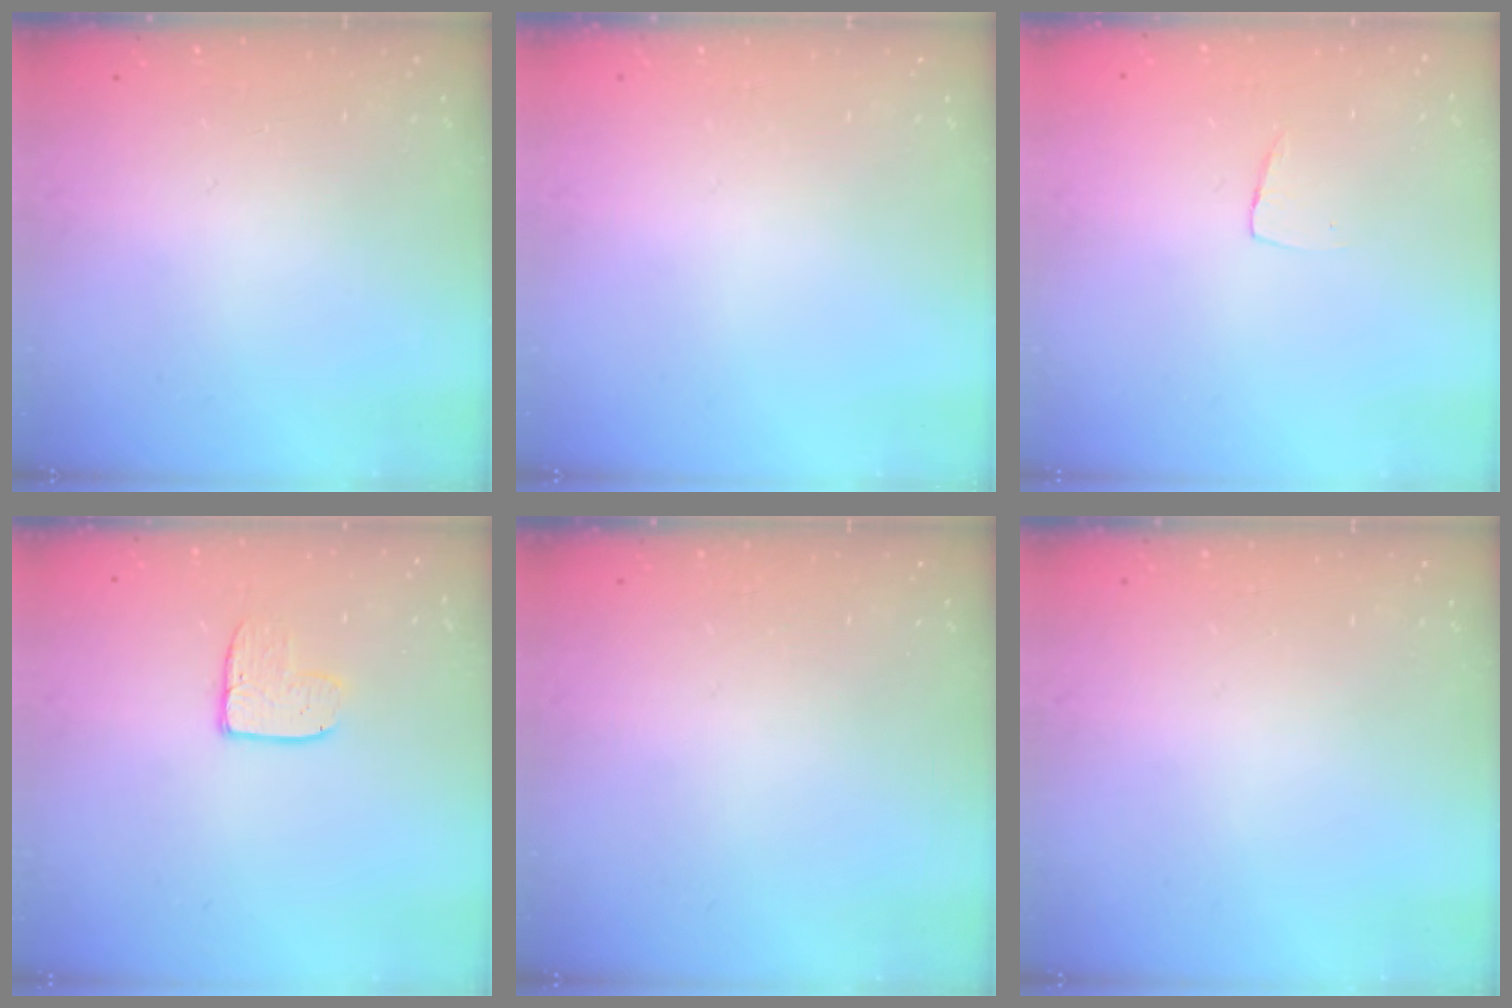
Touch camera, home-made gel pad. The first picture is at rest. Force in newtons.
{"total": 0.0}
{"total": 3.7, "press": 3.7, "slide": 0.2}
{"total": 7.9, "press": 7.9, "slide": 0.6}
{"total": 0.0}
{"total": 0.0}